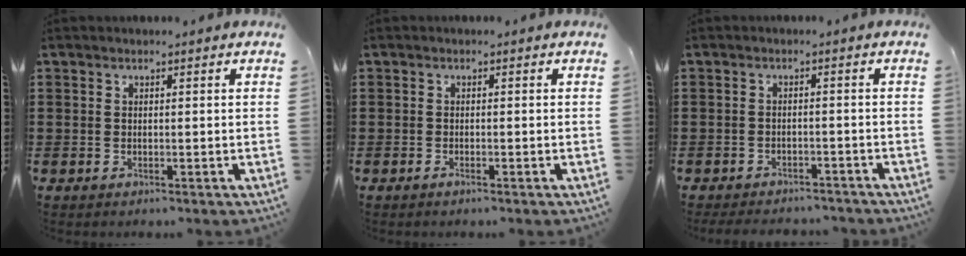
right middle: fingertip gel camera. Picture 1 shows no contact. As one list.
[{"total": 0.6, "force": [-0.4, 0.0, 0.5], "torque": [-0.010, -0.004, -0.006]}, {"total": 2.3, "force": [-2.3, 0.2, -0.1], "torque": [-0.004, 0.000, -0.050]}]